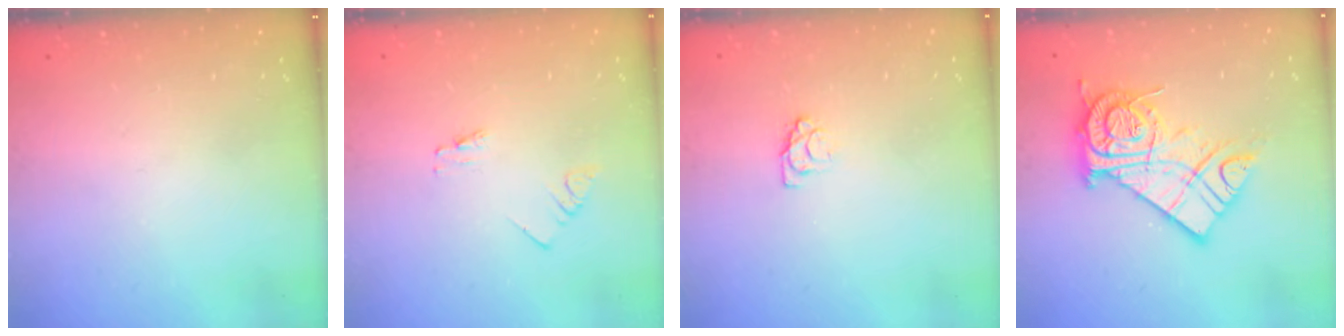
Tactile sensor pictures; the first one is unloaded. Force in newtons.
{"total": 0.7, "press": 0.7, "slide": 0.1}
{"total": 3.6, "press": 3.6, "slide": 0.4}
{"total": 15.8, "press": 15.7, "slide": 1.3}